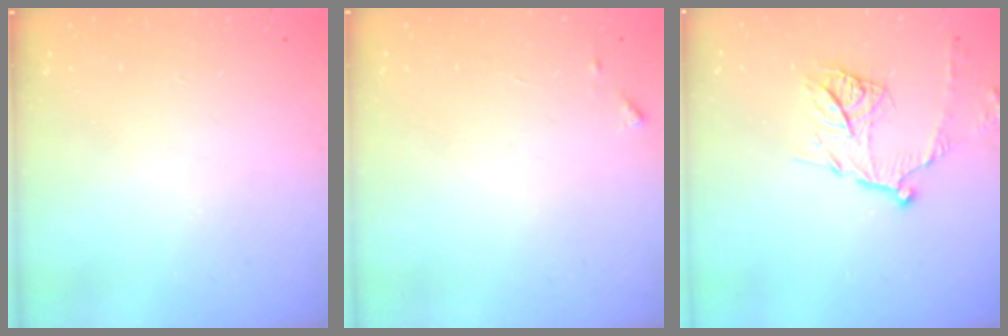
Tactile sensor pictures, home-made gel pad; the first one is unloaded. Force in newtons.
{"total": 4.5, "press": 4.4, "slide": 0.5}
{"total": 12.4, "press": 12.4, "slide": 1.0}